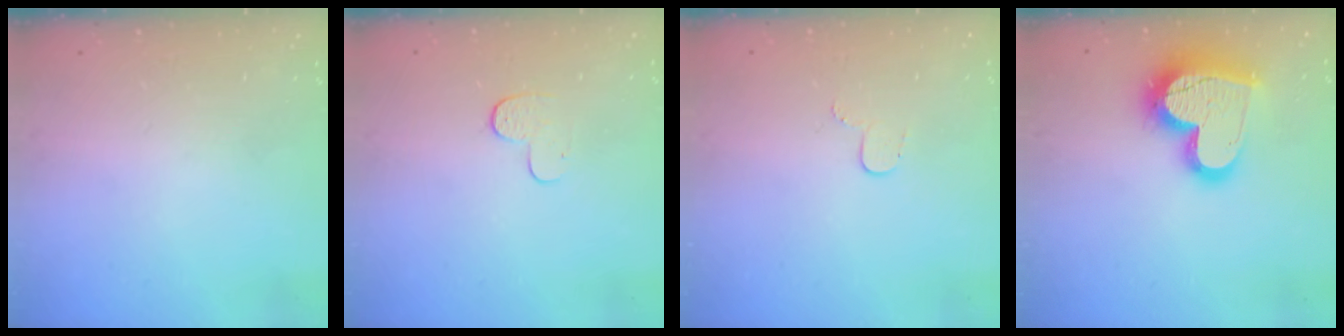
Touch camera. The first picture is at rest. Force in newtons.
{"total": 3.9, "press": 3.8, "slide": 0.4}
{"total": 3.5, "press": 3.5, "slide": 0.4}
{"total": 19.6, "press": 19.6, "slide": 1.8}